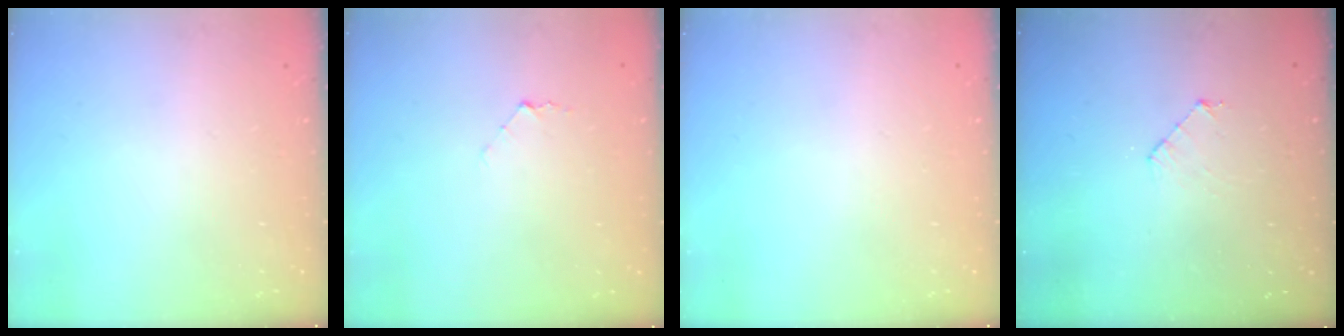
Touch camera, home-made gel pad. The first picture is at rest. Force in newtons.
{"total": 3.9, "press": 3.8, "slide": 0.3}
{"total": 0.0}
{"total": 4.9, "press": 4.8, "slide": 0.3}